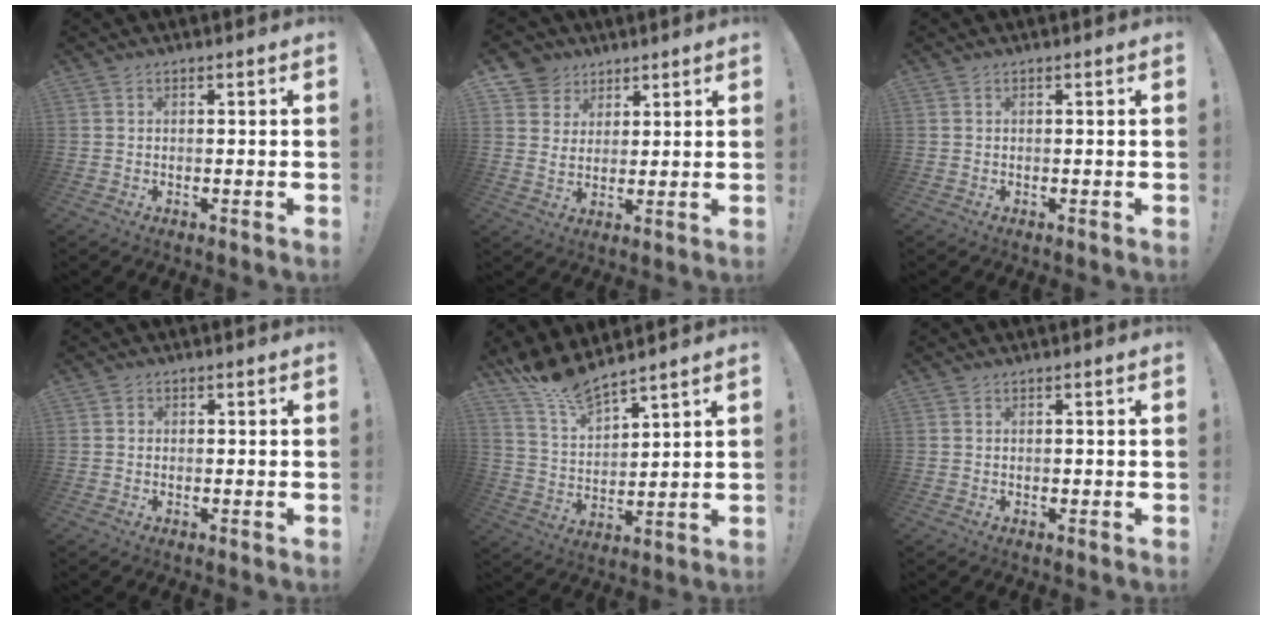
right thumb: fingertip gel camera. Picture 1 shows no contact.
{"total": 6.9, "force": [4.3, 5.3, 0.7], "torque": [-0.010, -0.030, 0.084]}
{"total": 0.0}
{"total": 0.9, "force": [-0.1, 0.8, 0.2], "torque": [-0.003, 0.003, -0.003]}
{"total": 10.3, "force": [9.7, 1.5, 3.2], "torque": [-0.080, -0.068, 0.180]}
{"total": 0.5, "force": [-0.2, 0.5, 0.1], "torque": [-0.008, 0.006, -0.003]}